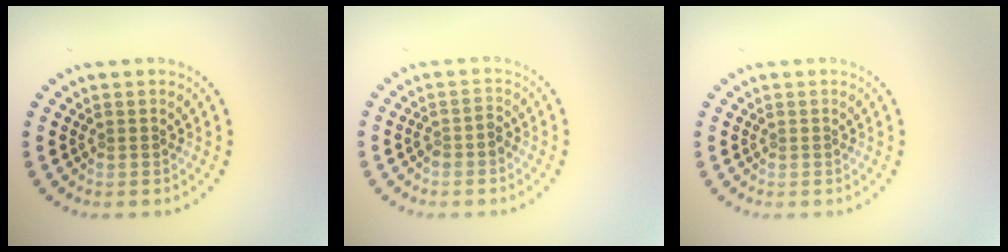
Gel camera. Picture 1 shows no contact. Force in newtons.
{"total": 1.2, "press": 1.0, "slide": 0.6}
{"total": 0.0}